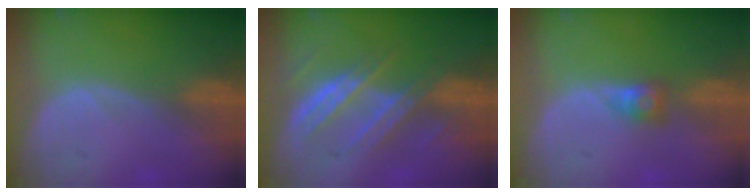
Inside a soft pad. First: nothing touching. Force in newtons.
{"total": 7.2, "press": 7.1, "slide": 1.4}
{"total": 2.6, "press": 2.3, "slide": 1.0}